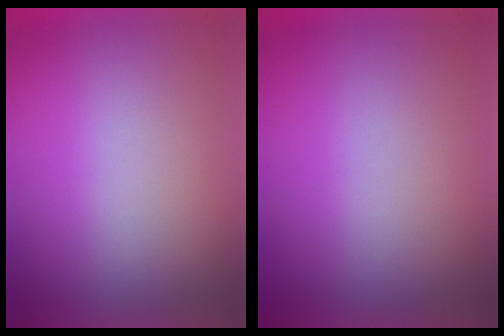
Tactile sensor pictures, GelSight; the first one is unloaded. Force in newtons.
{"total": 0.0}